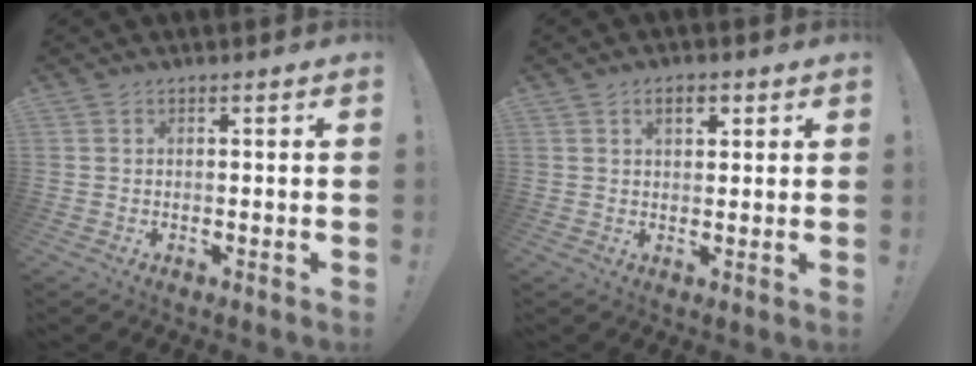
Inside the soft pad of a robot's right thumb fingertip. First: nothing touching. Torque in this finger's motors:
{"motor_torque": [-0.33, 0.63, 0.08, -0.06, 0.00]}